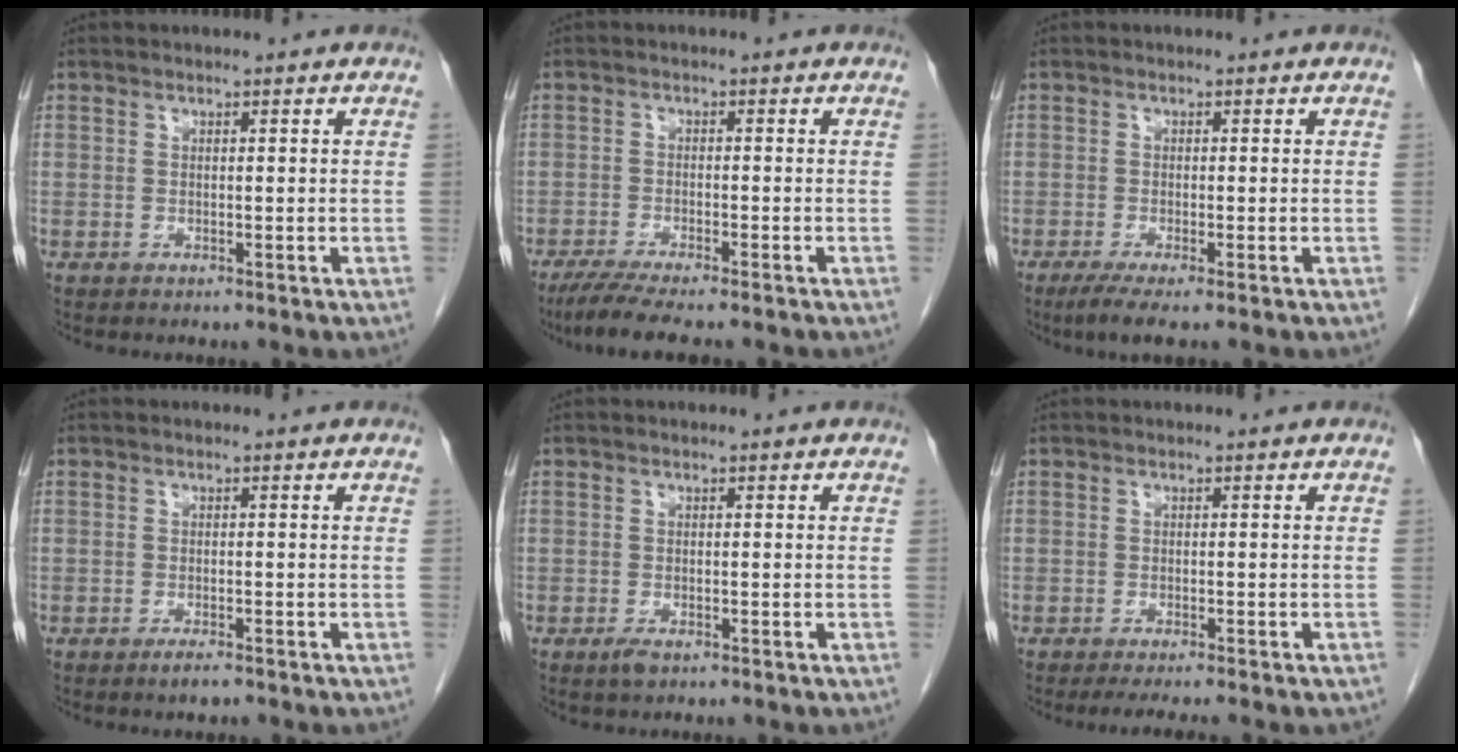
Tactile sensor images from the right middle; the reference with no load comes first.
{"total": 7.5, "force": [-6.2, 0.4, 4.2], "torque": [-0.064, -0.018, -0.100]}
{"total": 3.5, "force": [-2.3, 0.2, 2.7], "torque": [-0.048, -0.012, -0.042]}
{"total": 1.6, "force": [-1.2, 0.2, 1.0], "torque": [-0.024, -0.004, -0.019]}
{"total": 1.4, "force": [-0.9, 0.5, 0.9], "torque": [-0.021, -0.002, -0.014]}
{"total": 6.2, "force": [-5.2, 0.6, 3.4], "torque": [-0.033, -0.009, -0.071]}